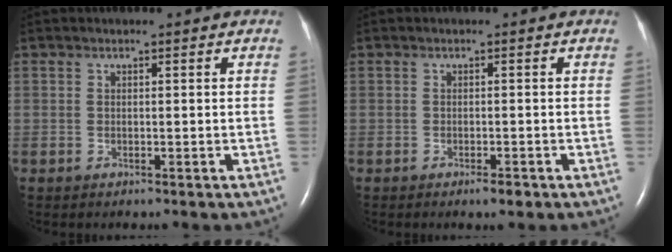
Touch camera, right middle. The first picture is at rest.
{"total": 1.5, "force": [-1.0, 0.3, 1.1], "torque": [-0.019, -0.003, -0.012]}